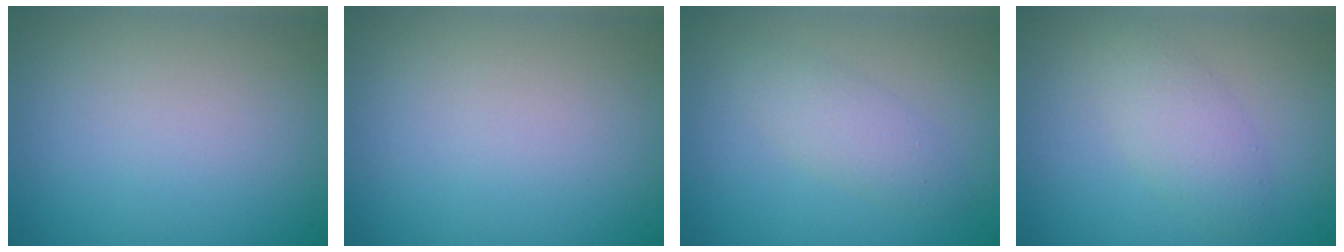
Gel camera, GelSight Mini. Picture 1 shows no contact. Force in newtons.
{"total": 0.0}
{"total": 2.7, "press": 2.7, "slide": 0.2}
{"total": 2.5, "press": 2.5, "slide": 0.2}